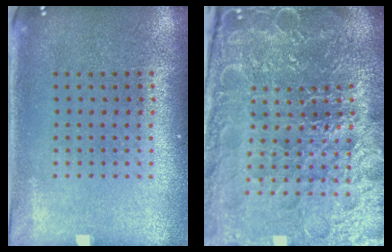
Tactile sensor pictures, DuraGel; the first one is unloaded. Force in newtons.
{"total": 6.9, "press": 6.1, "slide": 3.2}